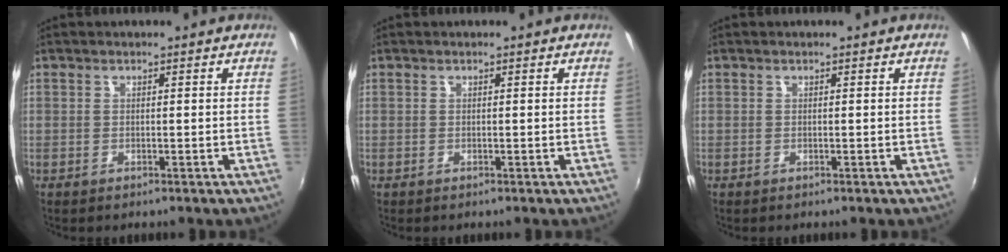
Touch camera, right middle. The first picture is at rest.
{"total": 0.0}
{"total": 0.0}